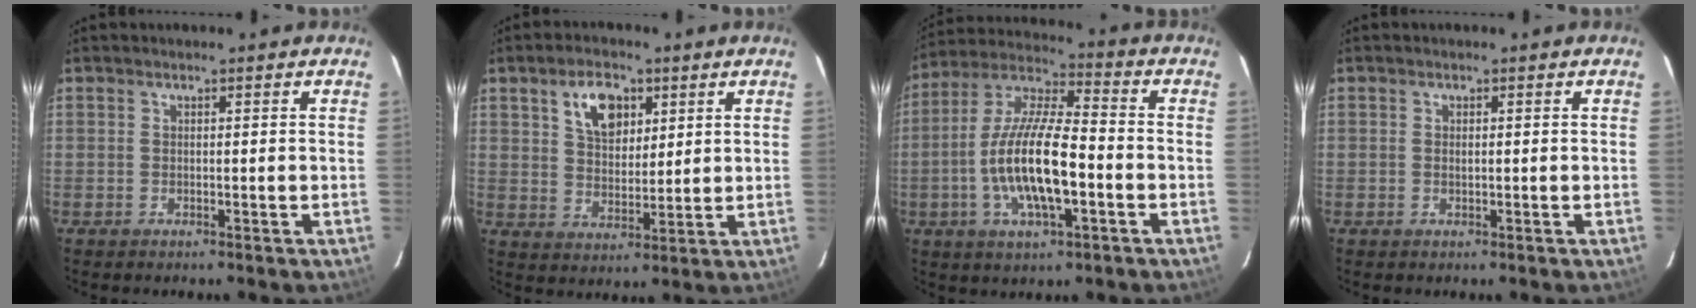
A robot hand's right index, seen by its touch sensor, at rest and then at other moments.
{"total": 8.3, "force": [3.9, 5.0, 5.4], "torque": [-0.095, 0.014, 0.073]}
{"total": 16.0, "force": [-3.8, 4.7, 14.8], "torque": [-0.295, -0.002, -0.073]}
{"total": 0.8, "force": [0.1, 0.5, 0.7], "torque": [-0.012, 0.001, 0.001]}